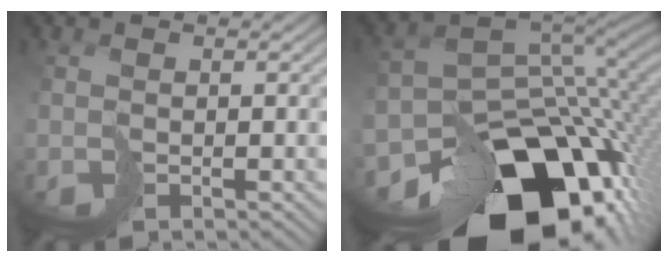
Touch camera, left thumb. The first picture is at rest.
{"total": 19.1, "force": [-11.1, 10.9, 11.1], "torque": [-0.230, -0.028, -0.160]}